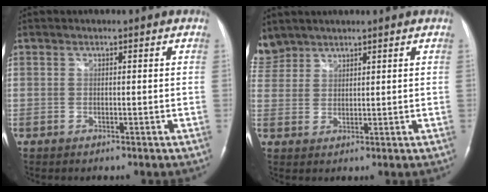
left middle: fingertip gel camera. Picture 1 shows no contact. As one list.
[{"total": 5.2, "force": [4.5, 2.5, 0.0], "torque": [-0.004, 0.013, 0.101]}]